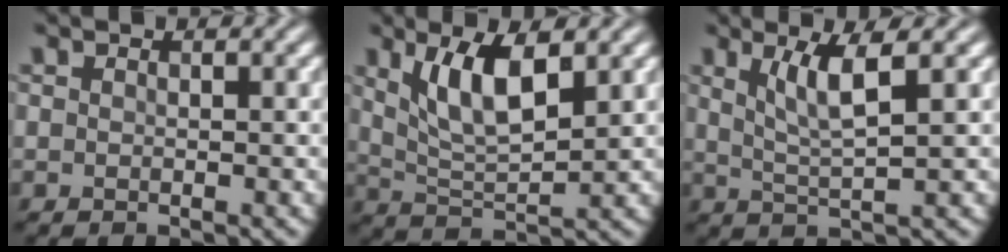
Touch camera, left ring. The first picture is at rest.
{"total": 5.7, "force": [2.4, 2.0, 4.7], "torque": [-0.098, -0.006, 0.047]}
{"total": 4.0, "force": [1.6, 0.8, 3.6], "torque": [-0.069, -0.003, 0.034]}